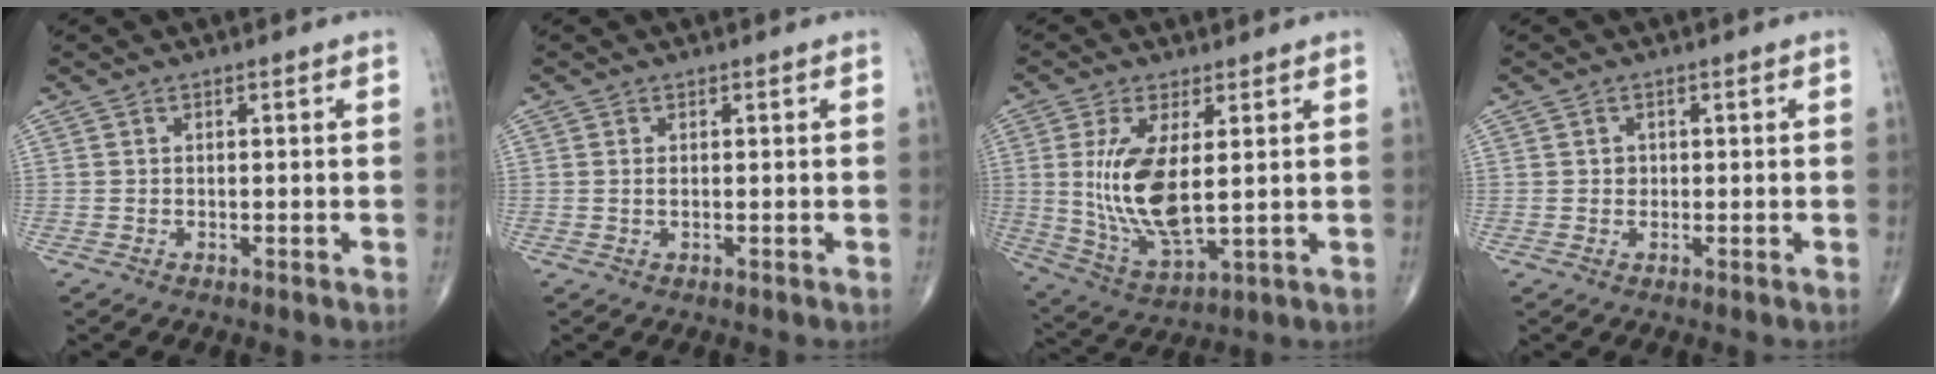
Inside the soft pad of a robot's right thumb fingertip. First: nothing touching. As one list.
[{"total": 0.5, "force": [0.1, 0.2, 0.5], "torque": [-0.012, -0.001, 0.002]}, {"total": 13.4, "force": [1.5, 5.3, 12.2], "torque": [-0.250, -0.026, 0.044]}, {"total": 1.1, "force": [0.1, 1.0, 0.4], "torque": [-0.002, 0.001, 0.002]}]